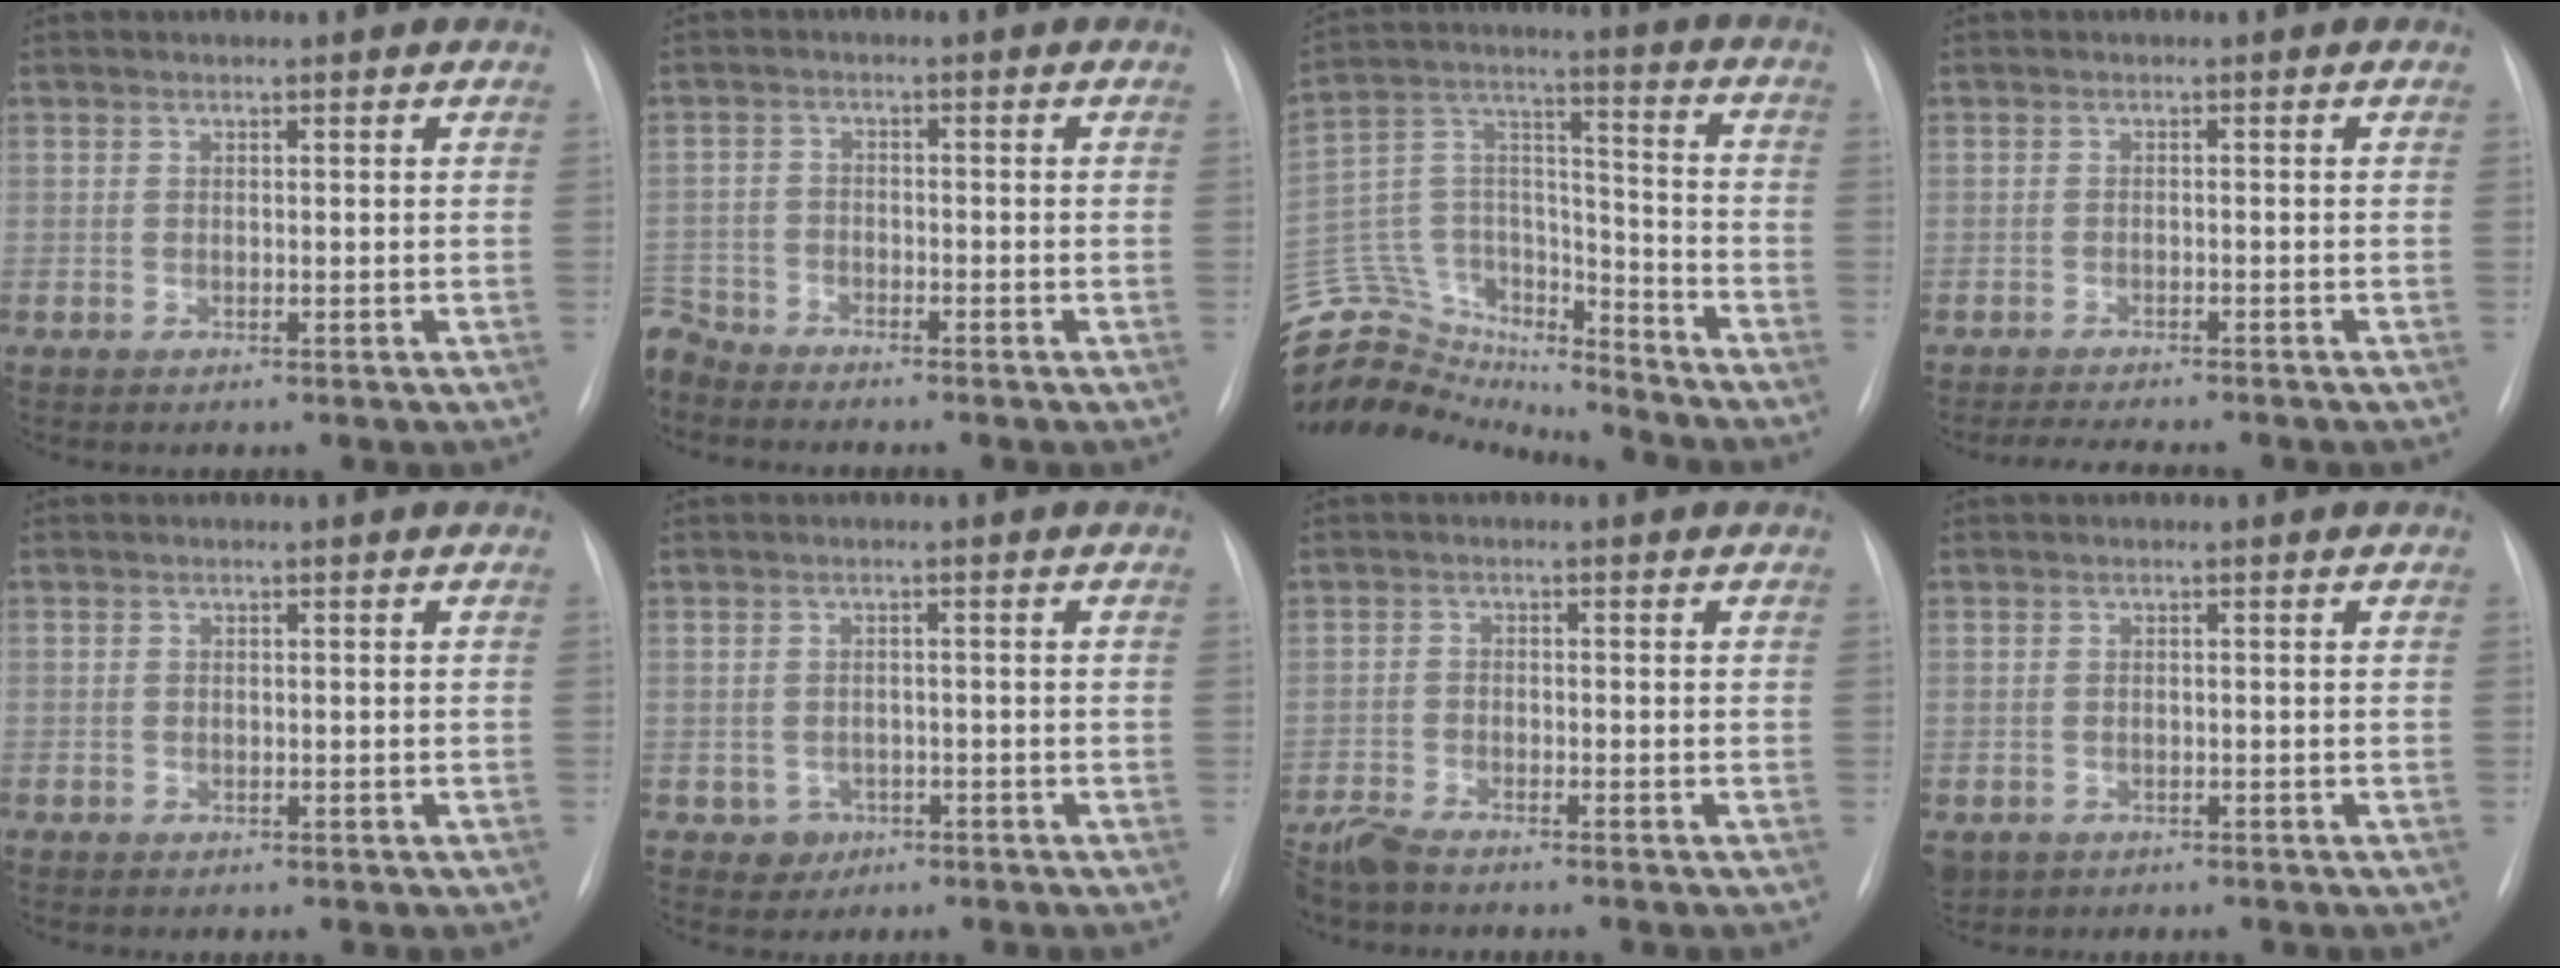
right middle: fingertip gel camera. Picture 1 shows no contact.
{"total": 6.3, "force": [-6.0, 1.7, 0.4], "torque": [-0.007, -0.008, -0.119]}
{"total": 24.5, "force": [-22.6, 7.5, 5.8], "torque": [-0.167, 0.045, -0.364]}
{"total": 5.8, "force": [-5.2, 0.7, 2.4], "torque": [-0.035, -0.010, -0.076]}
{"total": 0.6, "force": [-0.4, 0.5, 0.1], "torque": [-0.004, 0.003, -0.007]}
{"total": 2.6, "force": [-1.2, 2.3, 0.3], "torque": [0.002, 0.009, -0.012]}
{"total": 4.4, "force": [-4.1, 0.4, 1.7], "torque": [-0.033, -0.017, -0.079]}
{"total": 4.5, "force": [-2.6, 3.4, 1.1], "torque": [-0.024, 0.000, -0.038]}